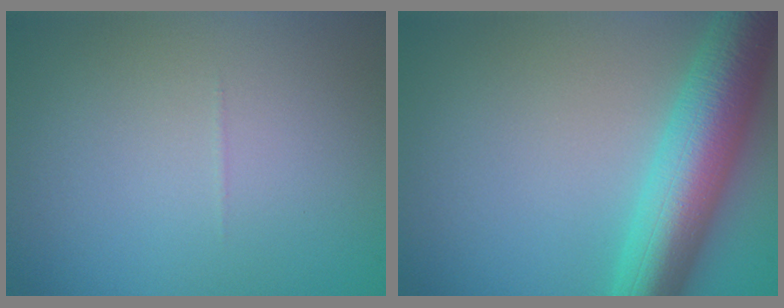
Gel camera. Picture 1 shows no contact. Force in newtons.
{"total": 9.1, "press": 9.1, "slide": 0.0}